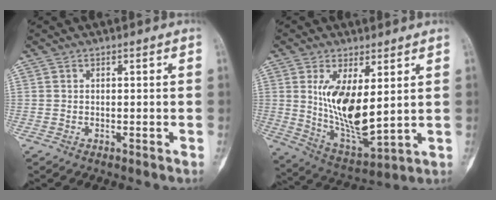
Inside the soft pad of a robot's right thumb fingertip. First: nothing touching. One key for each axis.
{"total": 13.8, "fx": 2.9, "fy": 5.7, "fz": 12.3, "tx": -0.212, "ty": -0.032, "tz": 0.074}